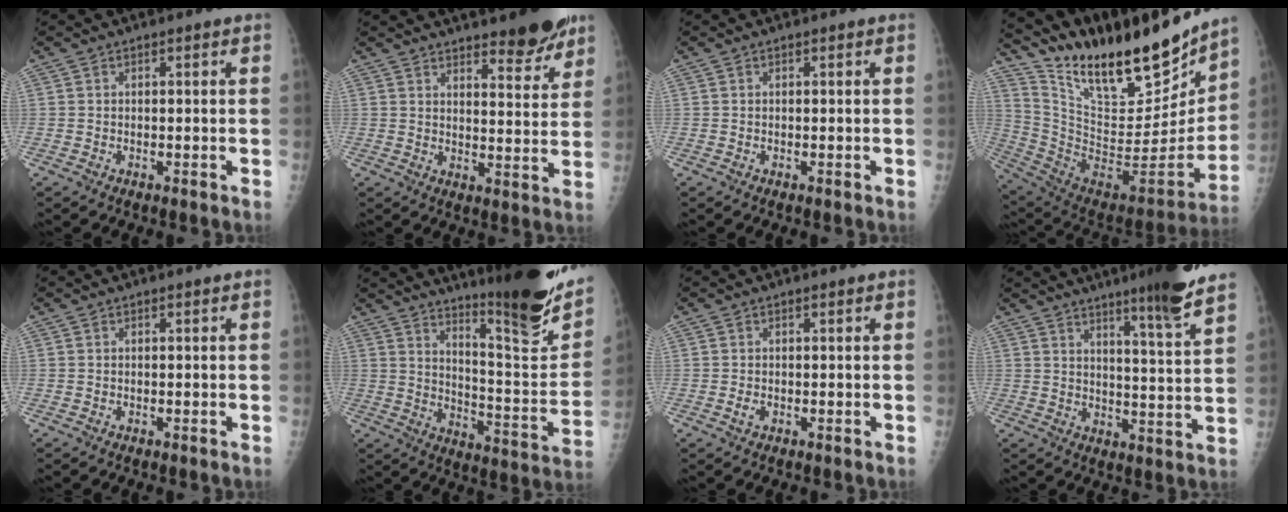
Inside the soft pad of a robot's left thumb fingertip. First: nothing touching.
{"total": 10.6, "force": [8.1, 2.7, 6.2], "torque": [-0.057, -0.055, 0.113]}
{"total": 0.0}
{"total": 29.2, "force": [22.1, 9.3, 16.6], "torque": [-0.242, -0.097, 0.368]}
{"total": 0.0}
{"total": 23.2, "force": [16.8, 3.2, 15.7], "torque": [-0.209, -0.116, 0.250]}
{"total": 1.3, "force": [0.3, 0.6, 1.1], "torque": [-0.022, 0.004, 0.009]}
{"total": 11.6, "force": [8.5, 0.1, 7.9], "torque": [-0.107, -0.056, 0.121]}